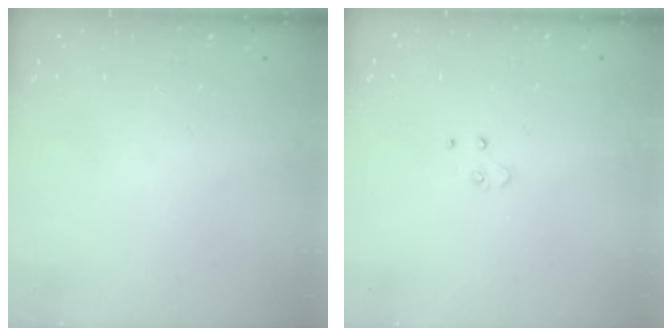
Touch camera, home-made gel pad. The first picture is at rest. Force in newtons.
{"total": 3.5, "press": 3.5, "slide": 0.3}